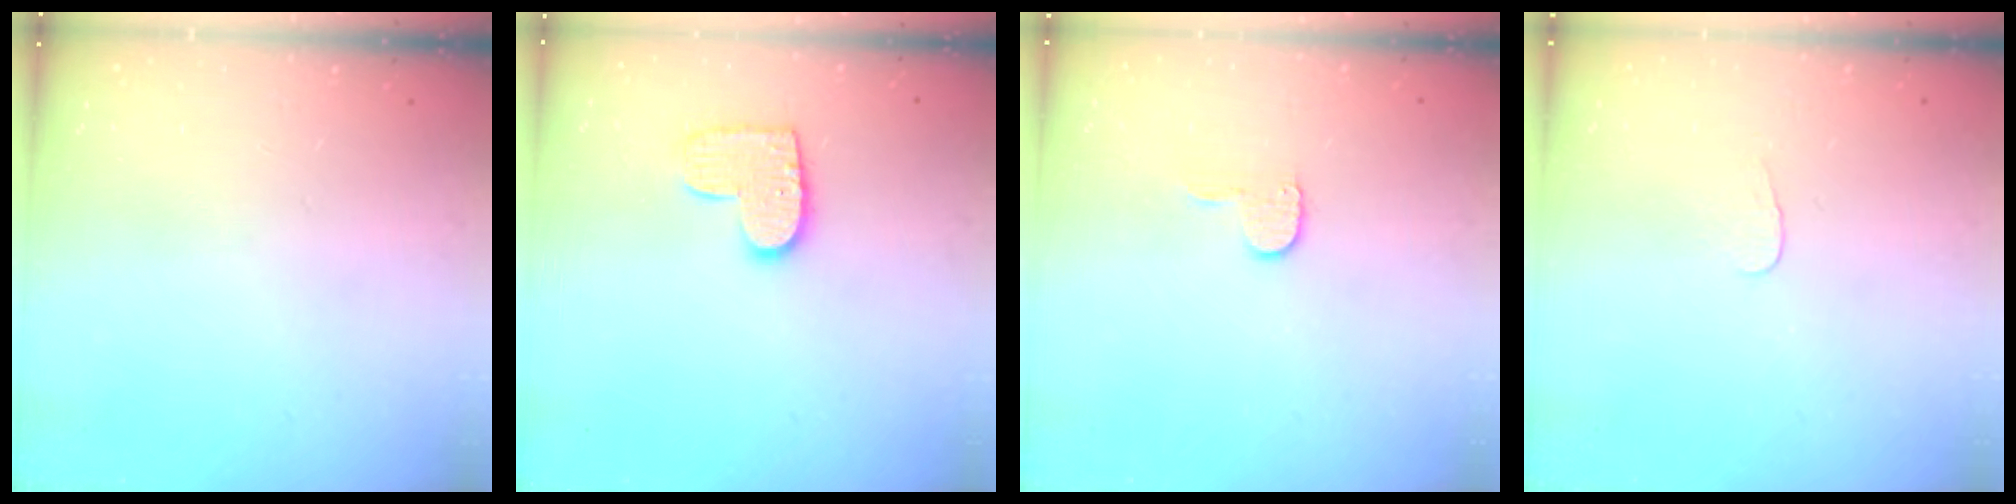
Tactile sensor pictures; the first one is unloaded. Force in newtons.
{"total": 10.2, "press": 10.1, "slide": 0.5}
{"total": 5.4, "press": 5.3, "slide": 0.5}
{"total": 2.8, "press": 2.7, "slide": 0.3}